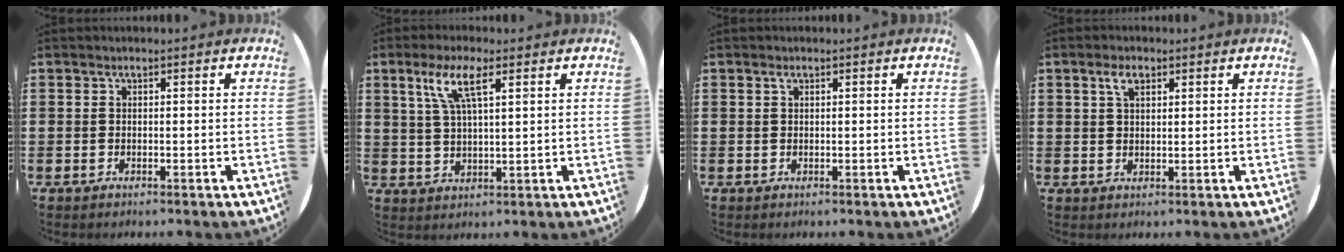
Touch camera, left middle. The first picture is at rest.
{"total": 6.2, "force": [3.4, 1.5, 5.0], "torque": [-0.108, 0.012, 0.057]}
{"total": 0.5, "force": [0.3, 0.2, 0.3], "torque": [-0.008, 0.002, 0.006]}
{"total": 2.7, "force": [1.7, 1.3, 1.7], "torque": [-0.031, 0.004, 0.028]}